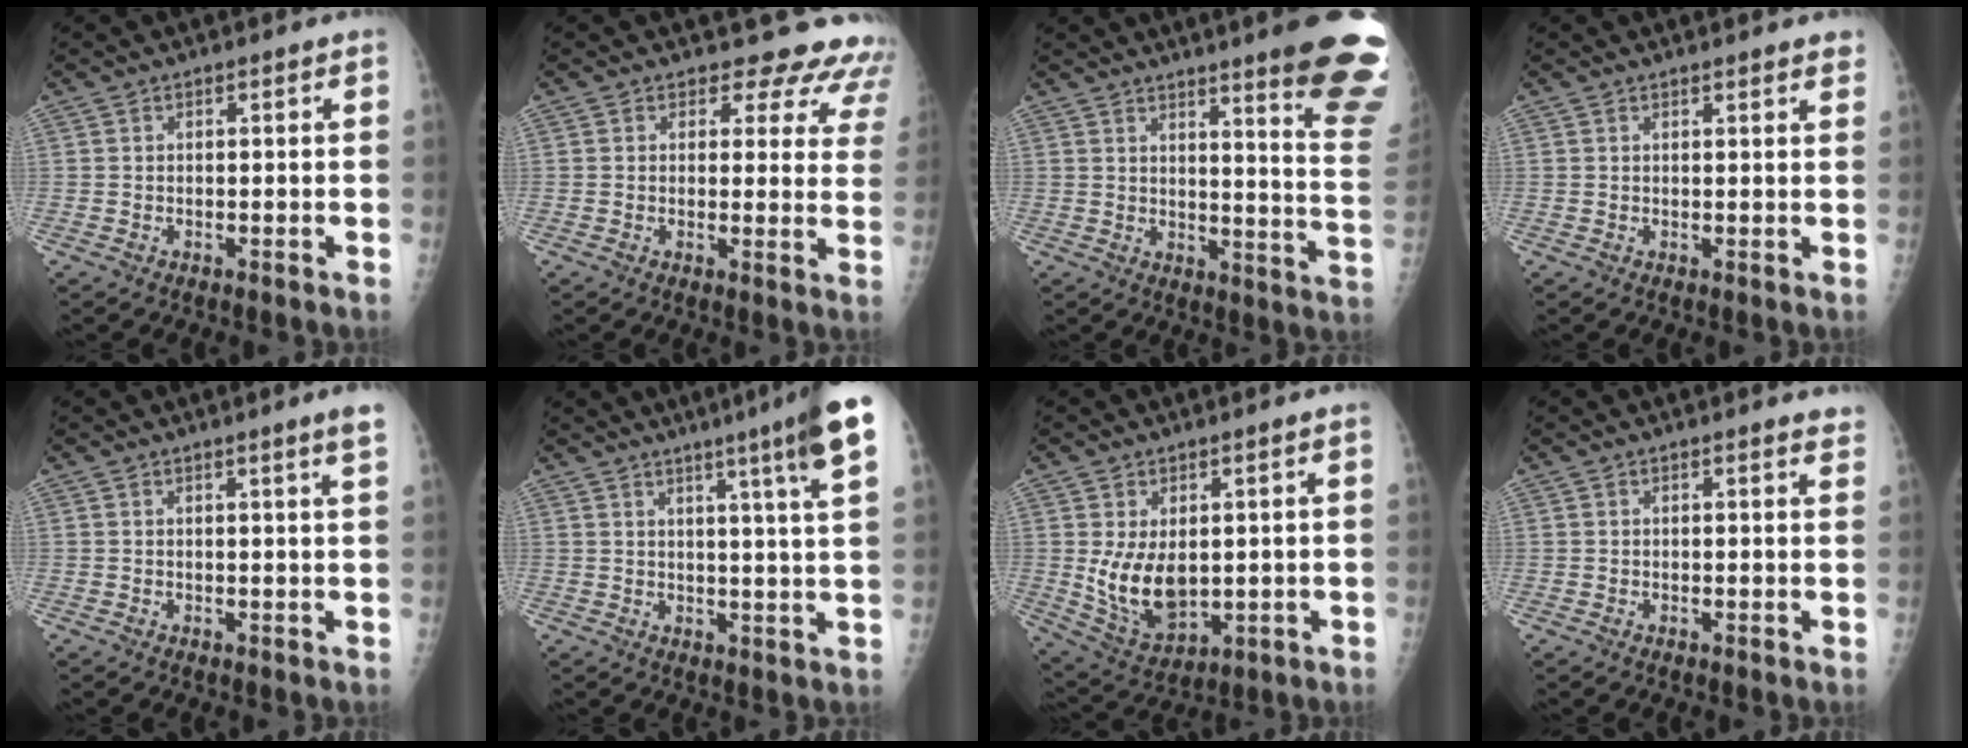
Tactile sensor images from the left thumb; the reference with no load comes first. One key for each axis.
{"total": 11.5, "fx": 10.3, "fy": 5.1, "fz": 1.2, "tx": 0.039, "ty": -0.062, "tz": 0.082}
{"total": 18.9, "fx": 13.5, "fy": 1.2, "fz": 13.2, "tx": -0.139, "ty": -0.104, "tz": 0.161}
{"total": 3.0, "fx": 2.6, "fy": 0.6, "fz": 1.3, "tx": -0.004, "ty": -0.005, "tz": 0.025}
{"total": 3.0, "fx": 2.0, "fy": -0.8, "fz": 2.1, "tx": -0.028, "ty": -0.013, "tz": 0.029}
{"total": 12.1, "fx": 6.9, "fy": -0.6, "fz": 9.9, "tx": -0.139, "ty": -0.023, "tz": 0.081}
{"total": 9.8, "fx": 1.0, "fy": 5.6, "fz": 8.0, "tx": -0.130, "ty": -0.020, "tz": 0.042}
{"total": 2.7, "fx": 2.6, "fy": 0.4, "fz": 0.7, "tx": -0.001, "ty": -0.014, "tz": 0.018}